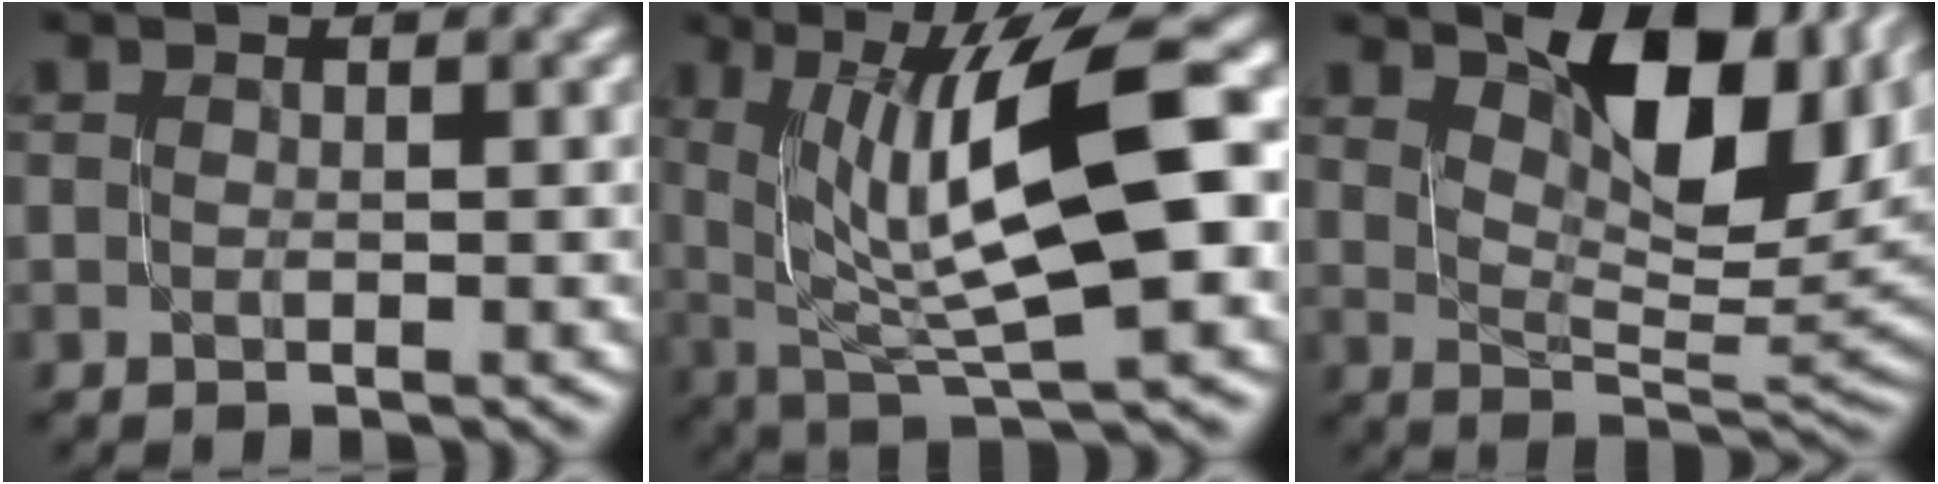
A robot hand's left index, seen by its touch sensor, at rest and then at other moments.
{"total": 11.7, "force": [2.0, 3.2, 11.0], "torque": [-0.175, 0.007, 0.037]}
{"total": 11.2, "force": [4.6, 4.7, 9.1], "torque": [-0.130, 0.006, 0.077]}